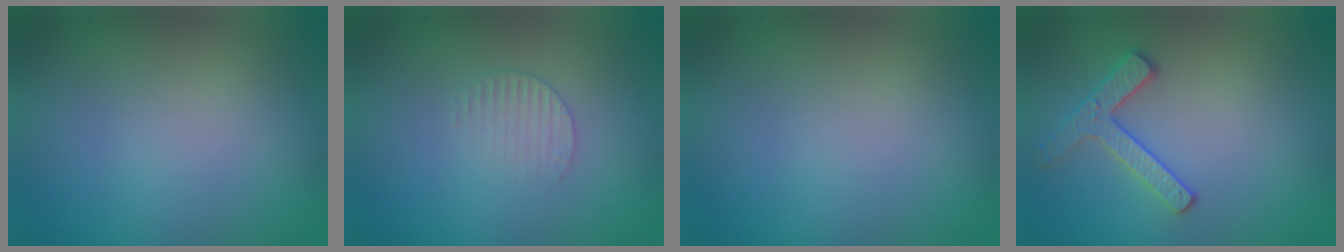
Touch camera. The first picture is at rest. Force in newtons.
{"total": 1.5, "press": 1.5, "slide": 0.4}
{"total": 0.0}
{"total": 2.5, "press": 2.4, "slide": 0.5}